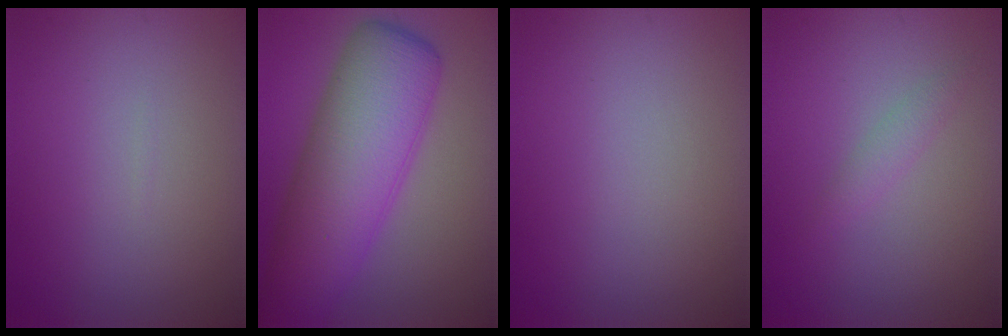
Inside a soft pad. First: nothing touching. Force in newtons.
{"total": 9.9, "press": 9.9, "slide": 0.3}
{"total": 0.0}
{"total": 1.2, "press": 1.2, "slide": 0.1}